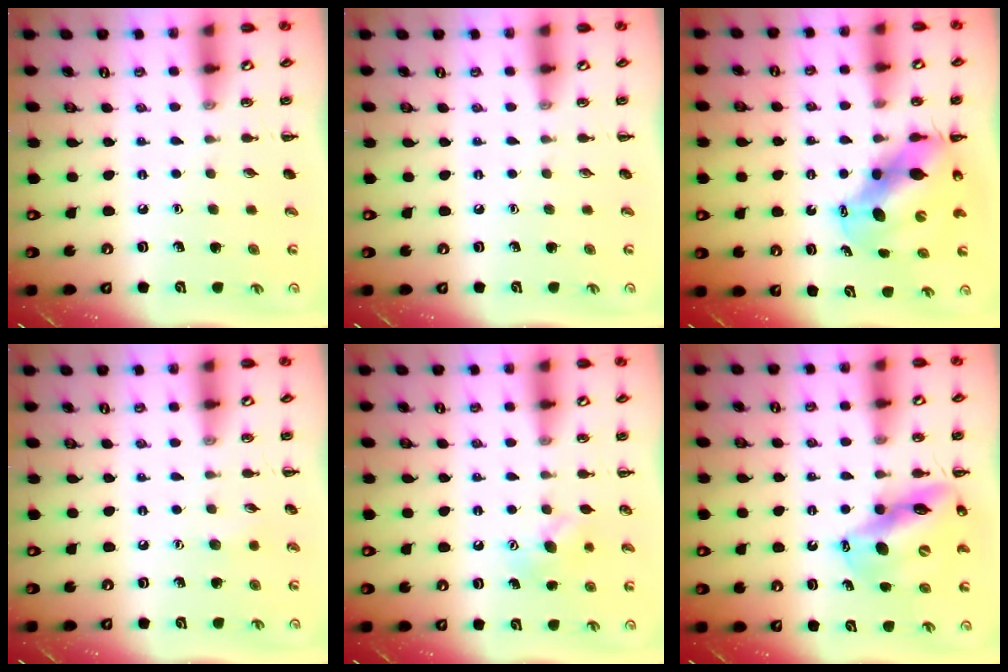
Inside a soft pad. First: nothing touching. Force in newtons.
{"total": 0.0}
{"total": 10.2, "press": 9.9, "slide": 2.4}
{"total": 3.8, "press": 3.7, "slide": 0.9}
{"total": 7.7, "press": 7.6, "slide": 1.6}
{"total": 13.7, "press": 13.1, "slide": 4.0}